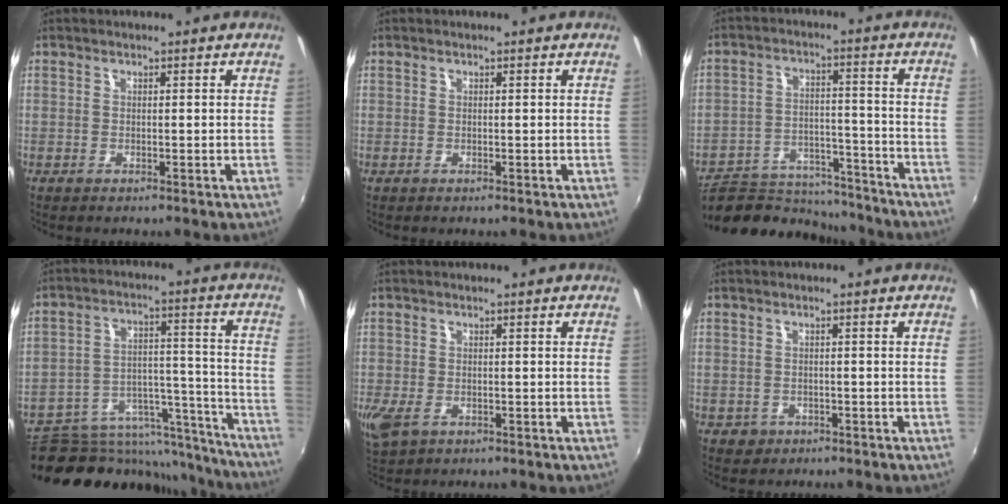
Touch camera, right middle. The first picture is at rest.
{"total": 0.0}
{"total": 16.4, "force": [-14.7, 5.9, 4.3], "torque": [-0.097, 0.020, -0.211]}
{"total": 23.4, "force": [-19.2, 10.3, 8.5], "torque": [-0.143, 0.047, -0.245]}
{"total": 5.0, "force": [-2.0, 3.1, 3.3], "torque": [-0.071, -0.019, -0.032]}
{"total": 2.5, "force": [-1.2, 2.2, 0.6], "torque": [-0.019, -0.002, -0.015]}